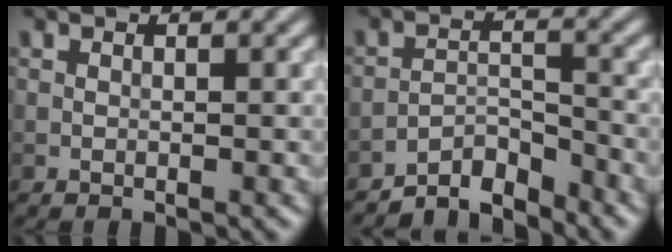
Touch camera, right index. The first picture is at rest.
{"total": 4.0, "force": [-3.8, 0.9, 1.0], "torque": [-0.010, 0.009, -0.076]}